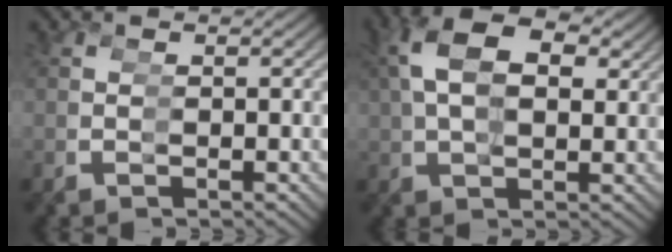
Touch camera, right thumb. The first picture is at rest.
{"total": 3.9, "force": [2.6, 1.9, 2.2], "torque": [-0.043, 0.020, 0.037]}